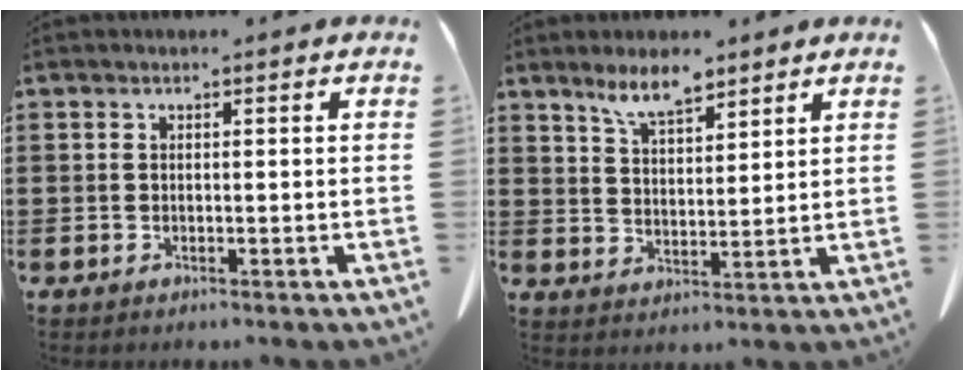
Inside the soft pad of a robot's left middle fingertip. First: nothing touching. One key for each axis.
{"total": 6.2, "fx": 5.1, "fy": 1.6, "fz": 3.0, "tx": -0.073, "ty": -0.010, "tz": 0.095}